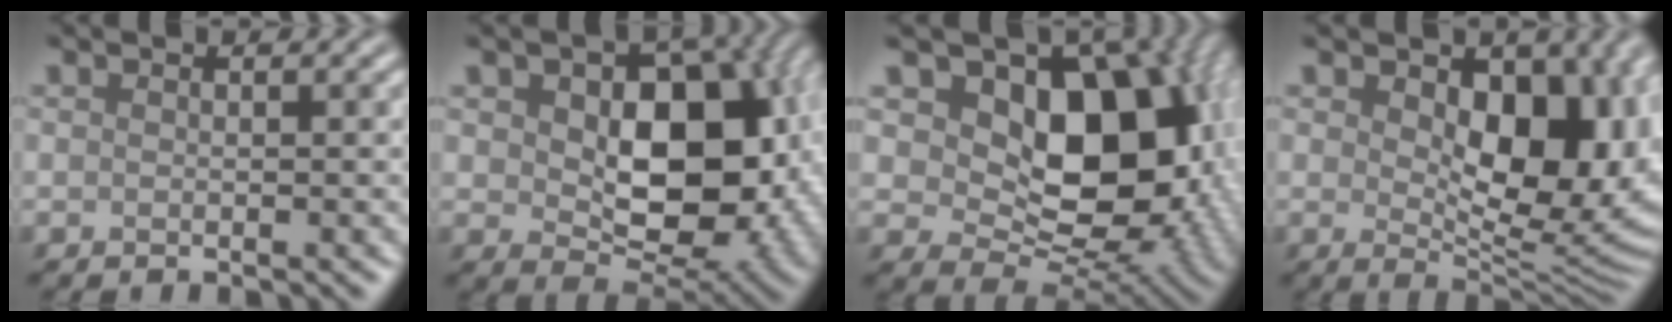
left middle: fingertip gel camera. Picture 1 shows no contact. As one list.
[{"total": 11.9, "force": [1.0, 7.7, 9.1], "torque": [-0.126, -0.005, 0.022]}, {"total": 13.9, "force": [2.9, 9.3, 9.9], "torque": [-0.117, -0.007, 0.045]}, {"total": 10.0, "force": [1.7, 6.0, 7.8], "torque": [-0.111, -0.014, 0.028]}]